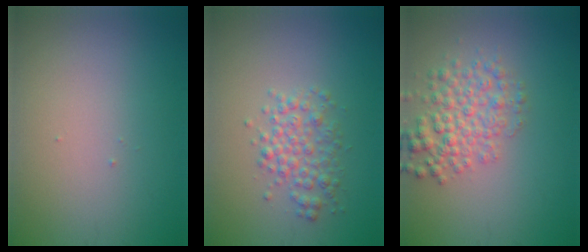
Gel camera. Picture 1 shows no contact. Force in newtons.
{"total": 2.8, "press": 2.8, "slide": 0.0}
{"total": 4.0, "press": 4.0, "slide": 0.2}